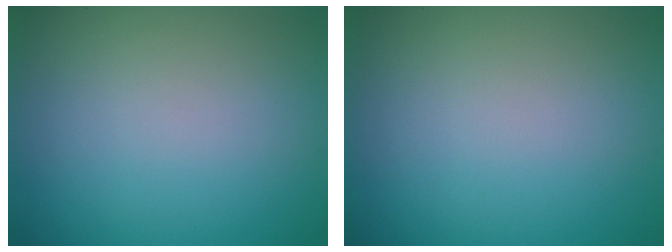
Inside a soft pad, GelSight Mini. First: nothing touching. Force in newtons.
{"total": 0.0}